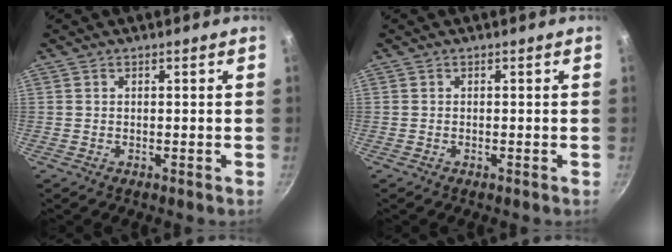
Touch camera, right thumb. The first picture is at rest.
{"total": 0.0}